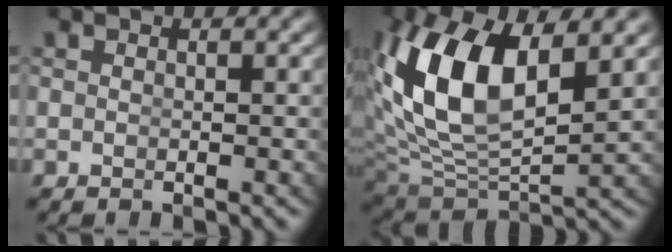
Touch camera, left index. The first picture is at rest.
{"total": 9.6, "force": [2.4, 5.0, 7.8], "torque": [-0.177, -0.014, 0.059]}